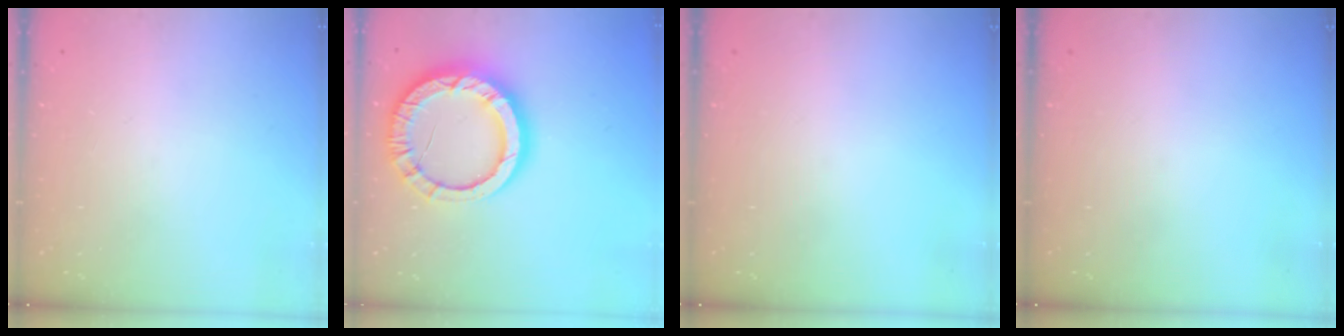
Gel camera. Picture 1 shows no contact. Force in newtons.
{"total": 17.2, "press": 17.1, "slide": 1.5}
{"total": 0.0}
{"total": 0.0}